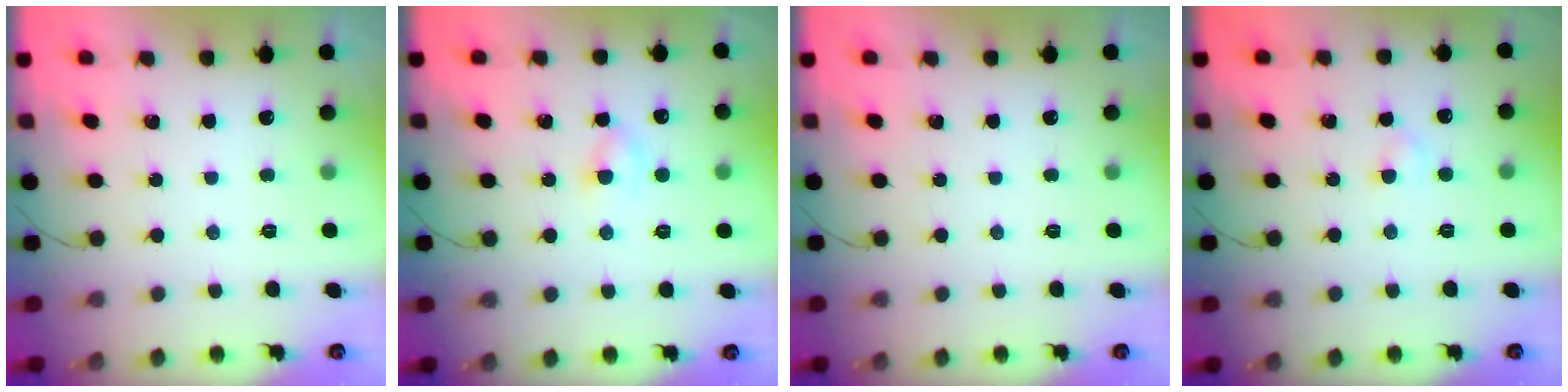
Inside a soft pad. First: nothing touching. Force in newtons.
{"total": 2.9, "press": 2.6, "slide": 1.3}
{"total": 0.0}
{"total": 2.4, "press": 2.2, "slide": 1.0}